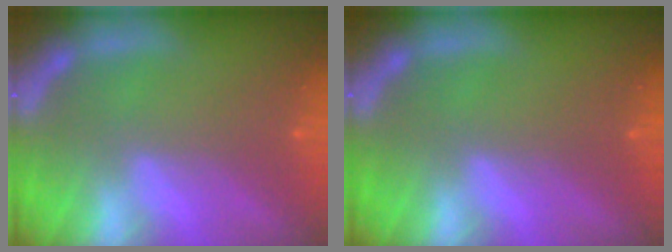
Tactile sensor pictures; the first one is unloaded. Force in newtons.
{"total": 0.0}